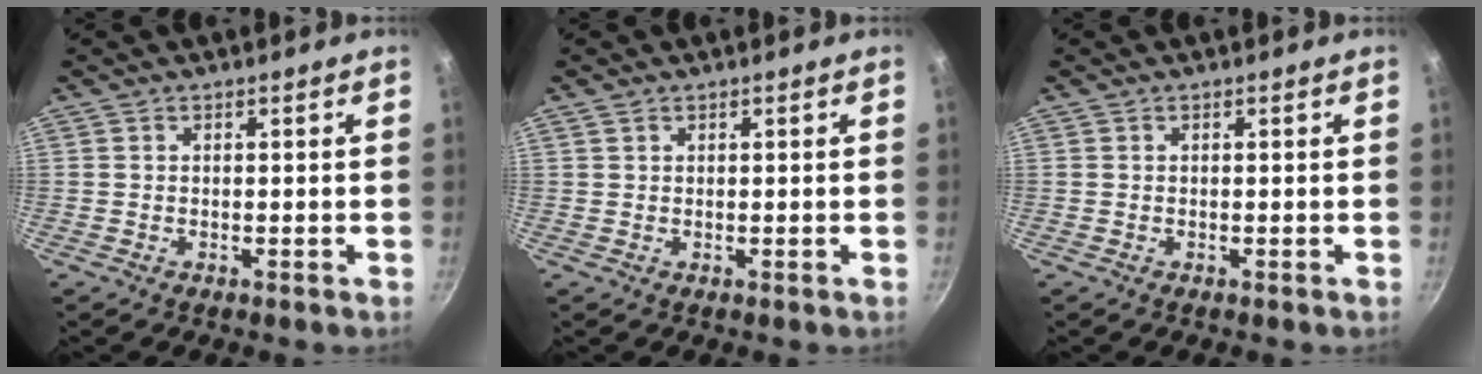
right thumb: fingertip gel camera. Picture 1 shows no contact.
{"total": 0.7, "force": [0.5, 0.5, 0.3], "torque": [-0.005, 0.000, 0.010]}
{"total": 0.0}